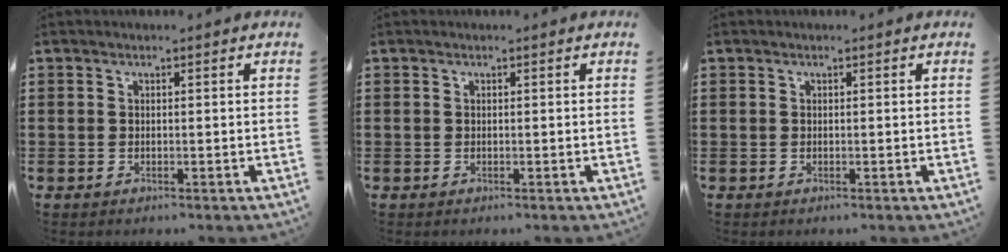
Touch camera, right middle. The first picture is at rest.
{"total": 0.0}
{"total": 0.0}